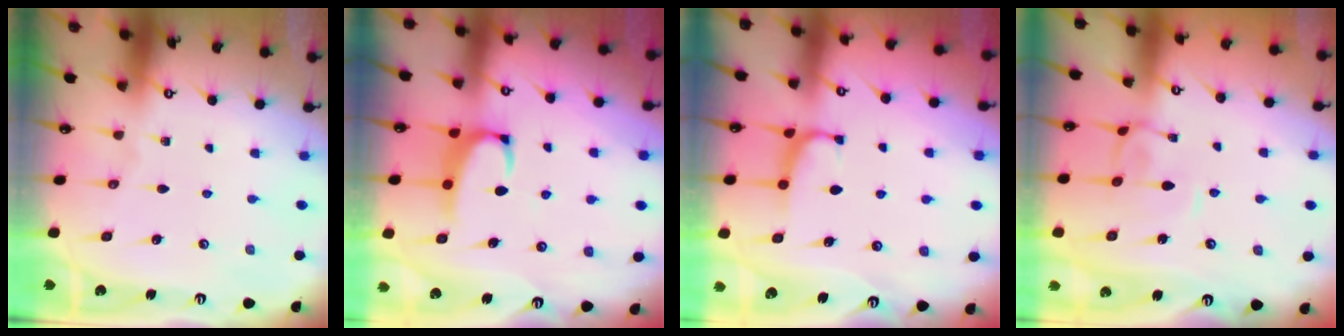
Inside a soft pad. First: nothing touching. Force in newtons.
{"total": 2.6, "press": 2.5, "slide": 0.7}
{"total": 0.6, "press": 0.1, "slide": 0.6}
{"total": 2.0, "press": 1.9, "slide": 0.5}